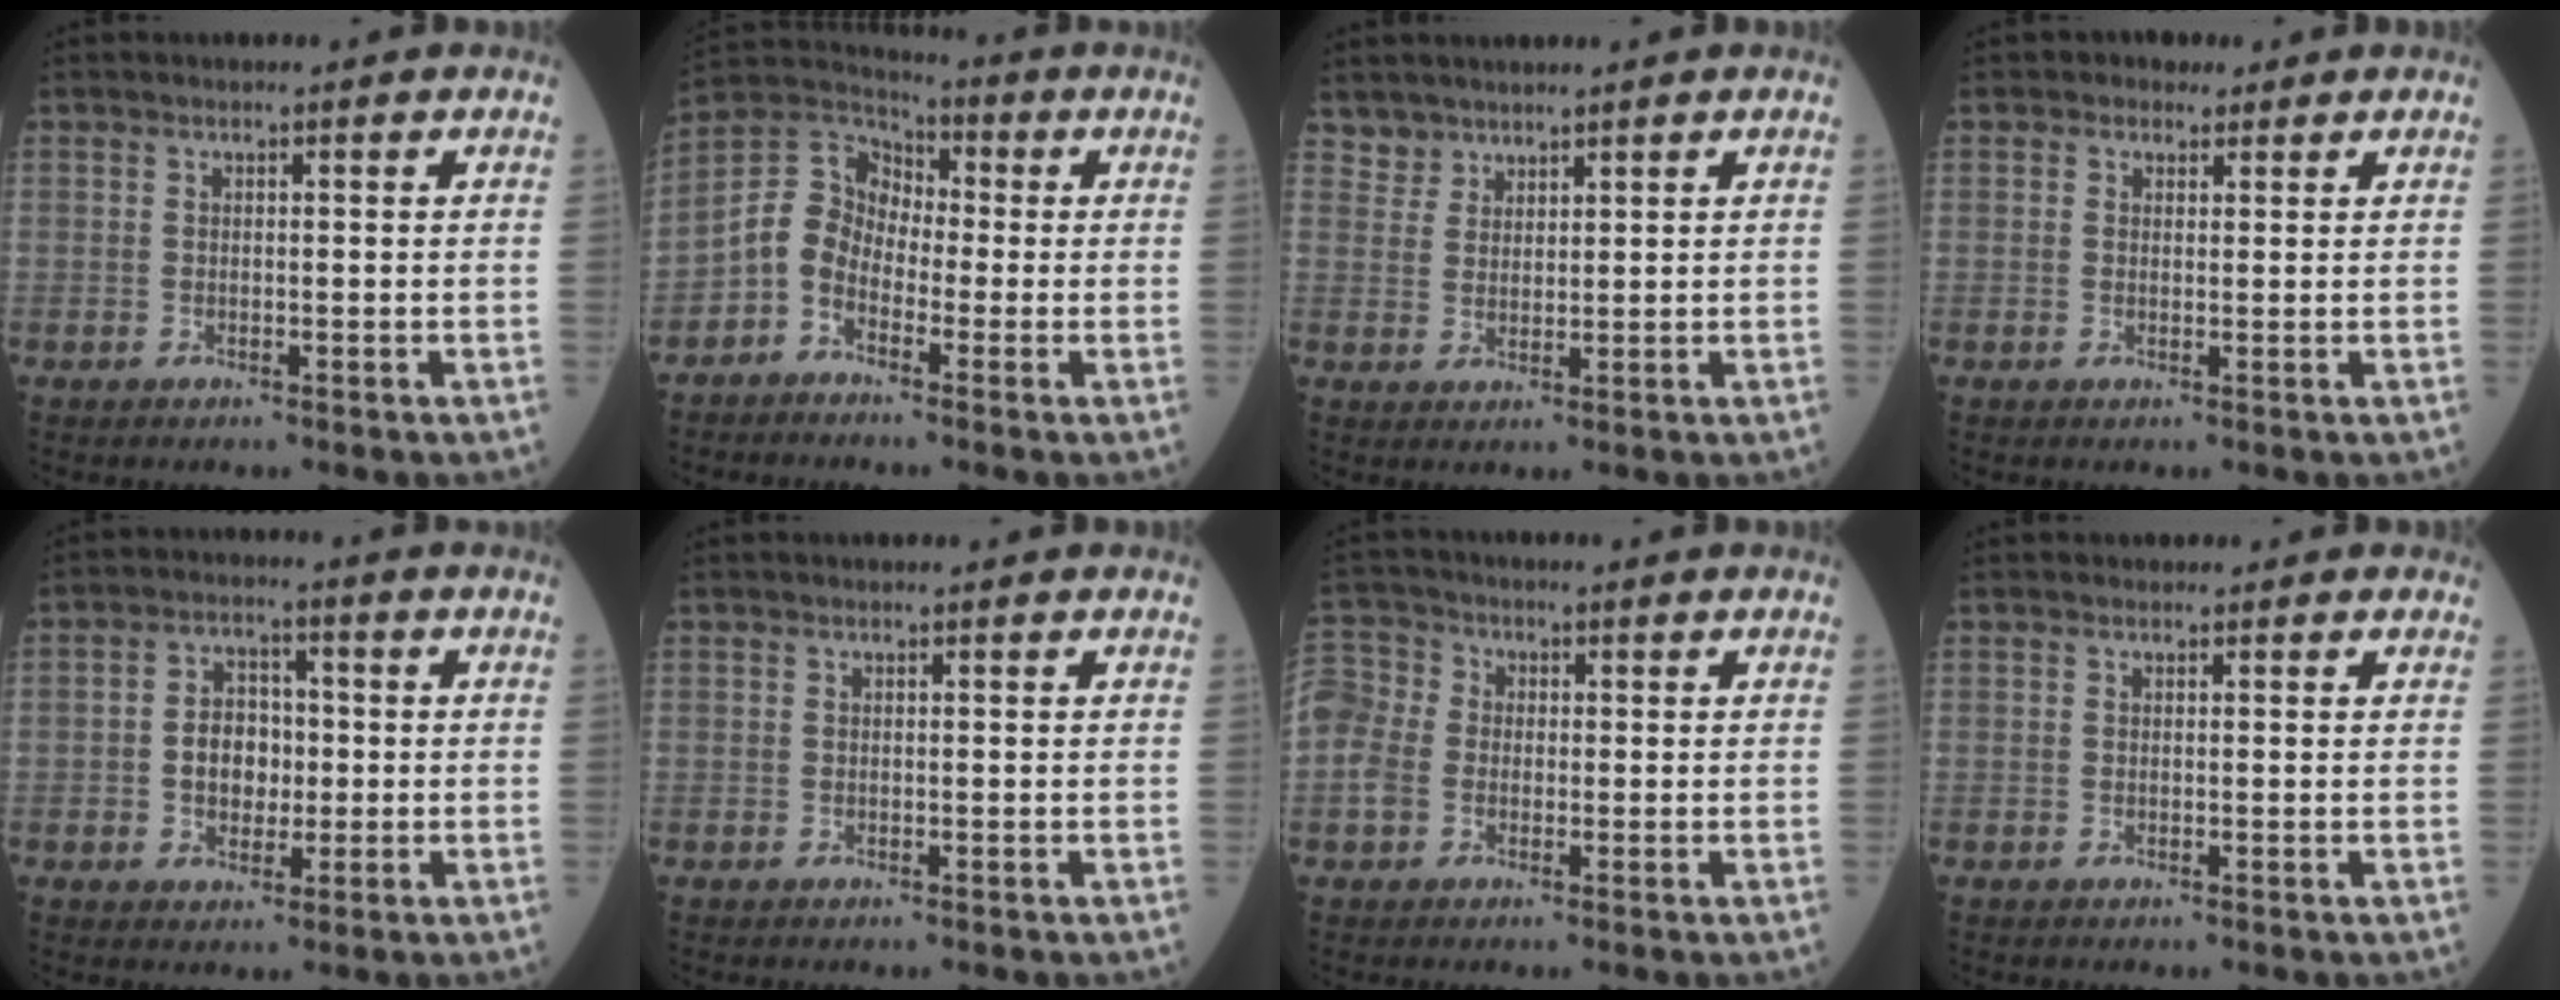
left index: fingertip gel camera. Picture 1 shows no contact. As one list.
[{"total": 6.9, "force": [-2.8, 5.3, 3.5], "torque": [-0.083, 0.025, -0.069]}, {"total": 2.7, "force": [2.3, 1.1, -0.6], "torque": [0.013, 0.010, 0.046]}, {"total": 1.7, "force": [1.1, 1.3, 0.1], "torque": [-0.002, 0.003, 0.011]}, {"total": 6.0, "force": [-0.7, 4.4, 4.0], "torque": [-0.077, 0.014, -0.012]}, {"total": 0.0}, {"total": 12.8, "force": [-0.2, 11.2, 6.3], "torque": [-0.197, 0.035, -0.002]}, {"total": 0.8, "force": [0.5, 0.6, 0.0], "torque": [-0.004, 0.001, 0.000]}]